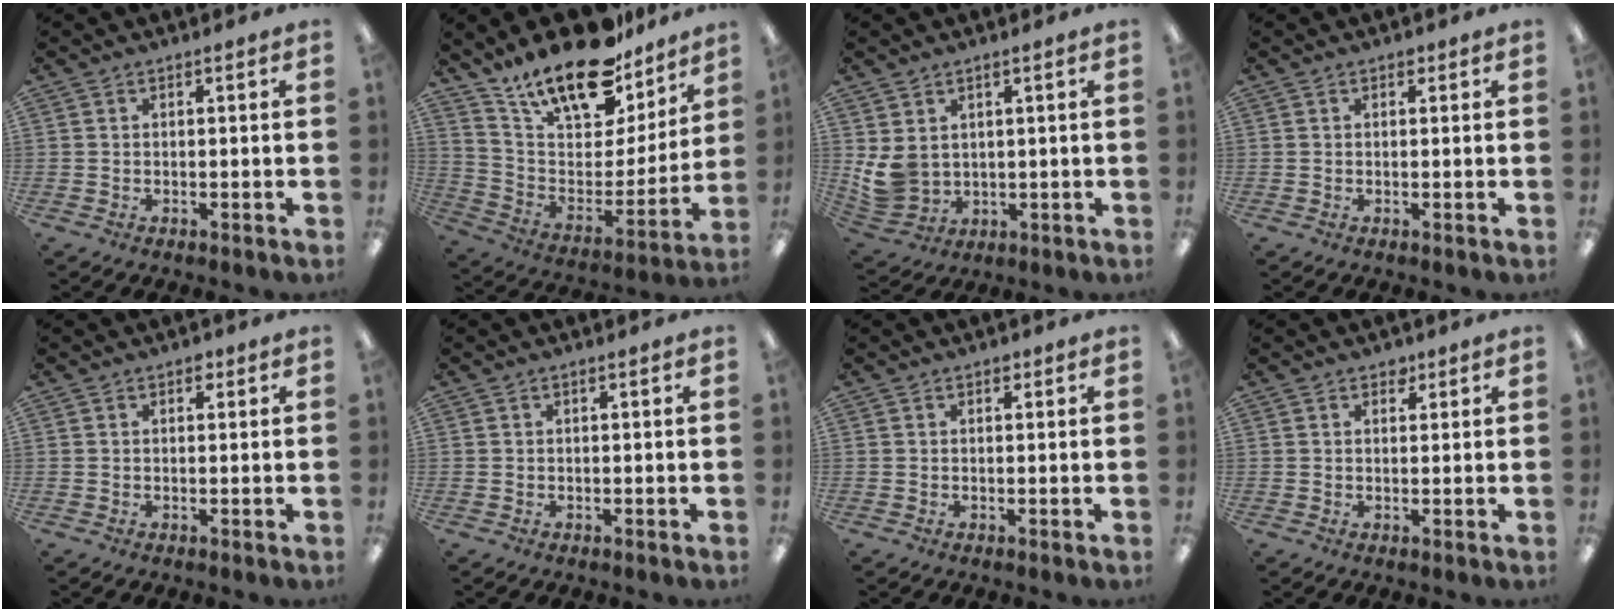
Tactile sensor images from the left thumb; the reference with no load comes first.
{"total": 22.0, "force": [17.1, 8.8, 10.6], "torque": [-0.188, -0.115, 0.304]}
{"total": 6.9, "force": [2.0, 5.6, 3.5], "torque": [-0.083, -0.008, 0.042]}
{"total": 0.9, "force": [0.5, 0.6, 0.3], "torque": [0.001, -0.001, 0.008]}
{"total": 1.4, "force": [0.7, 1.0, 0.7], "torque": [0.001, -0.003, 0.009]}
{"total": 0.0}
{"total": 0.8, "force": [0.5, 0.5, 0.3], "torque": [0.002, 0.000, 0.007]}
{"total": 1.9, "force": [1.3, 1.2, 0.6], "torque": [-0.005, -0.001, 0.022]}